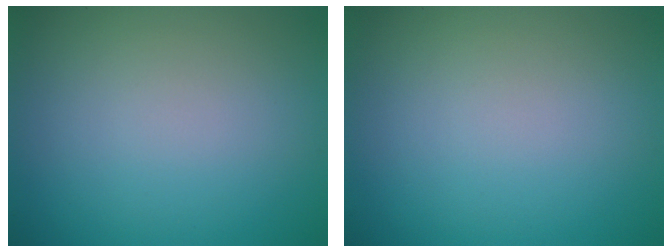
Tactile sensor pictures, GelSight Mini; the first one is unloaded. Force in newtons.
{"total": 0.0}